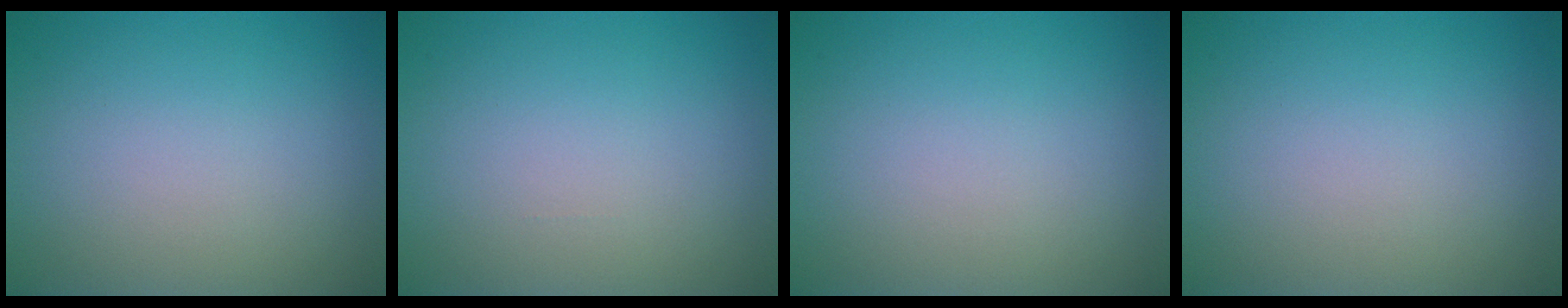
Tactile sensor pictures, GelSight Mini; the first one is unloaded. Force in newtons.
{"total": 0.0}
{"total": 0.0}
{"total": 0.0}